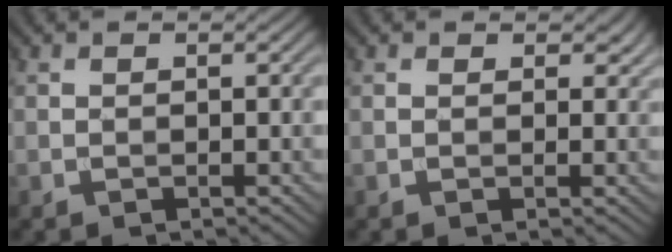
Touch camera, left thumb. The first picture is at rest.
{"total": 1.5, "force": [0.9, 1.0, 0.7], "torque": [-0.011, -0.005, 0.013]}